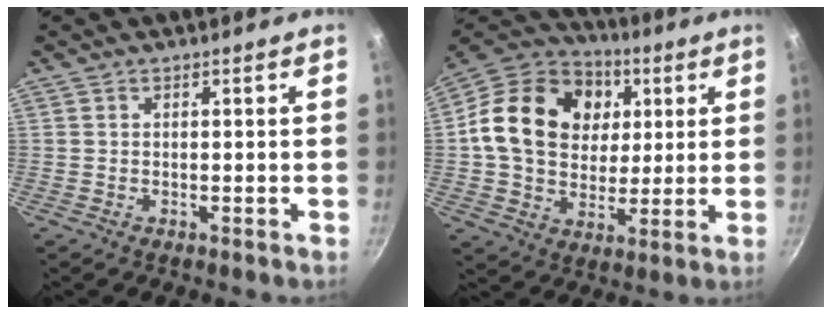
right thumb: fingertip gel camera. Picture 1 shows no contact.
{"total": 22.2, "force": [4.5, 17.3, 13.1], "torque": [-0.210, 0.013, 0.071]}